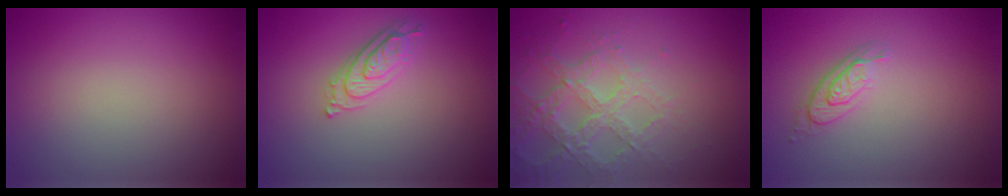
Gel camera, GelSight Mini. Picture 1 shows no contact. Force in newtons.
{"total": 2.4, "press": 2.3, "slide": 0.7}
{"total": 3.7, "press": 3.6, "slide": 0.5}
{"total": 2.0, "press": 1.8, "slide": 0.9}